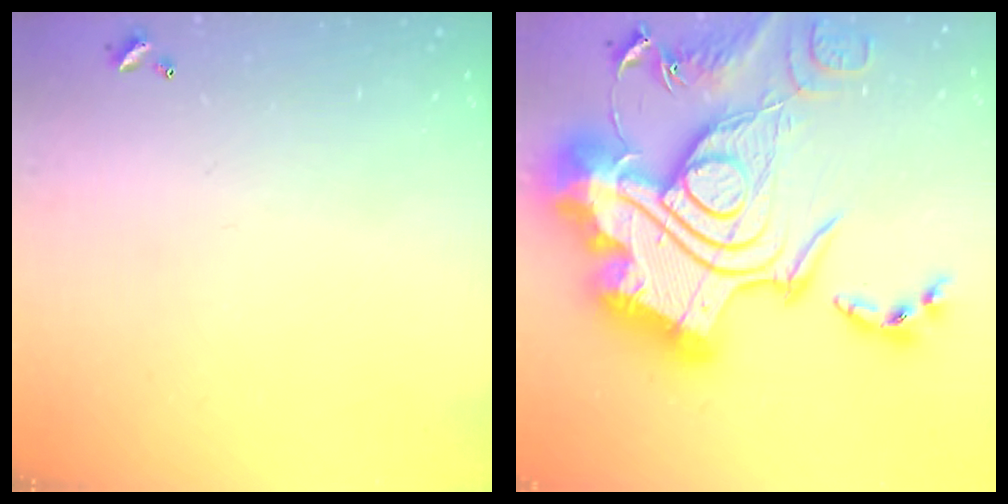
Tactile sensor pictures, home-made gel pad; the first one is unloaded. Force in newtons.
{"total": 0.8, "press": 0.8, "slide": 0.0}